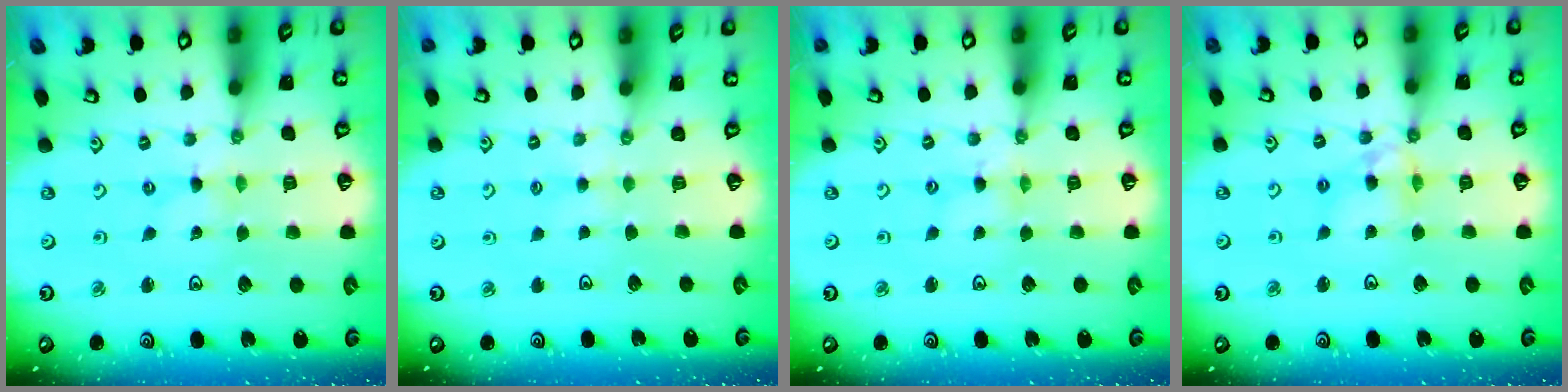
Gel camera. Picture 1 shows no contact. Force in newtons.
{"total": 2.0, "press": 1.9, "slide": 0.4}
{"total": 2.3, "press": 2.3, "slide": 0.3}
{"total": 8.0, "press": 8.0, "slide": 0.8}